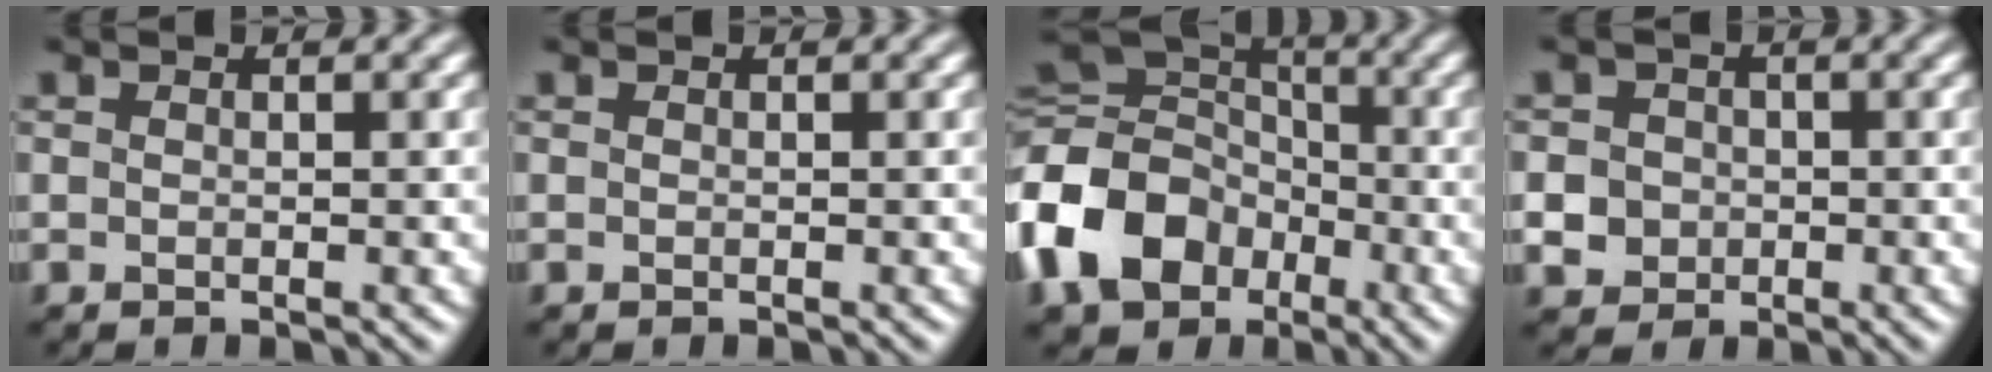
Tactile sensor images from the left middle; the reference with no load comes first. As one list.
[{"total": 0.0}, {"total": 10.8, "force": [-3.7, 8.5, 5.5], "torque": [-0.128, -0.002, -0.091]}, {"total": 3.9, "force": [-0.7, 3.8, 0.9], "torque": [-0.007, 0.009, -0.030]}]